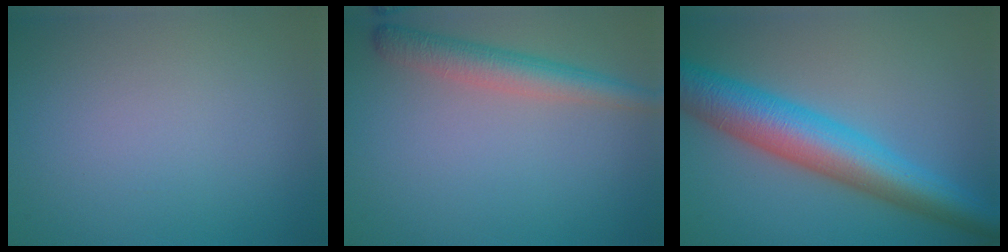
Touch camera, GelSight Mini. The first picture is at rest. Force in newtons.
{"total": 3.8, "press": 3.8, "slide": 0.1}
{"total": 8.8, "press": 8.8, "slide": 0.1}